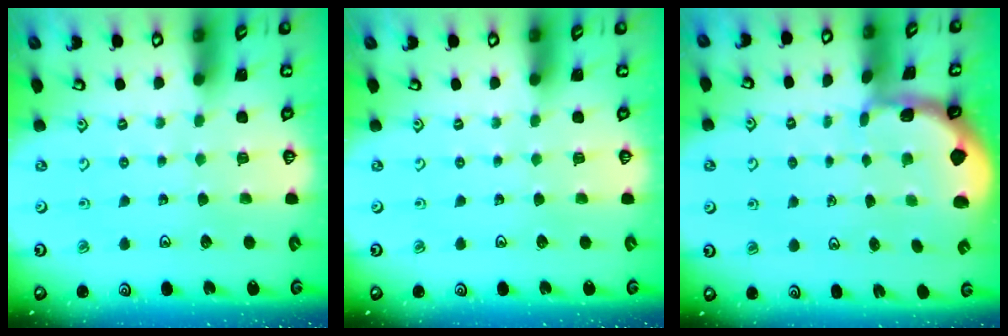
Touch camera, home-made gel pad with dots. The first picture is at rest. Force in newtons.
{"total": 0.0}
{"total": 0.8, "press": 0.8, "slide": 0.2}